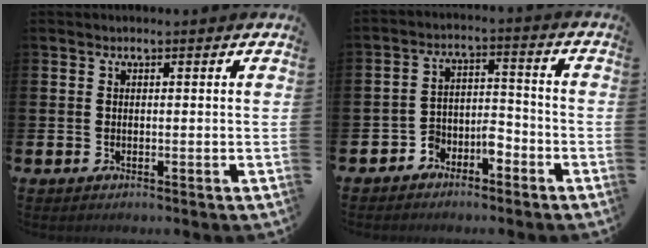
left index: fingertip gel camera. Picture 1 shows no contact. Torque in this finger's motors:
{"motor_torque": [0.03, 0.37, 0.09, 0.01]}